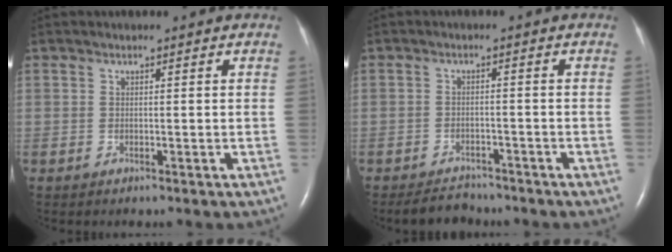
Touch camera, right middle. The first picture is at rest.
{"total": 3.7, "force": [-3.5, 1.3, 0.4], "torque": [-0.017, -0.007, -0.057]}